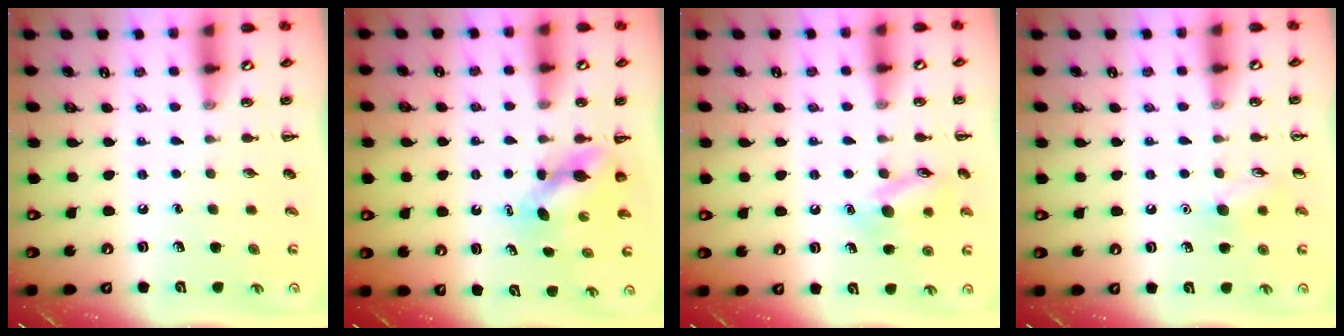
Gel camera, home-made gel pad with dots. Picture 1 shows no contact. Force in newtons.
{"total": 5.3, "press": 5.3, "slide": 0.3}
{"total": 11.6, "press": 11.6, "slide": 0.7}
{"total": 6.8, "press": 6.7, "slide": 1.3}